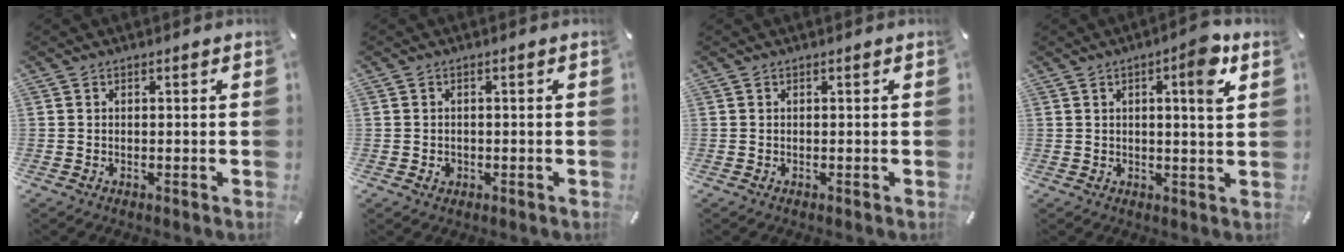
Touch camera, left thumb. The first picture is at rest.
{"total": 1.5, "force": [-0.3, 1.3, 0.7], "torque": [-0.007, 0.001, -0.009]}
{"total": 0.0}
{"total": 7.3, "force": [2.9, 1.3, 6.6], "torque": [-0.084, -0.015, 0.036]}